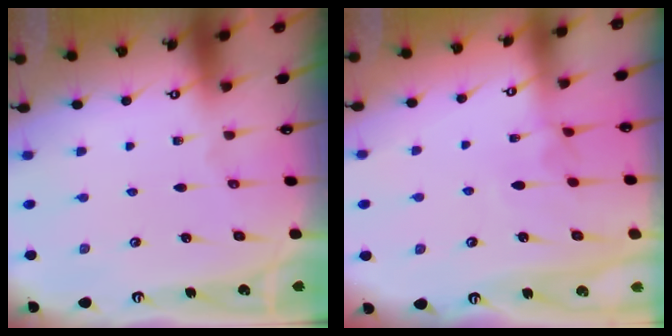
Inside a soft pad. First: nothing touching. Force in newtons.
{"total": 3.8, "press": 3.8, "slide": 0.2}